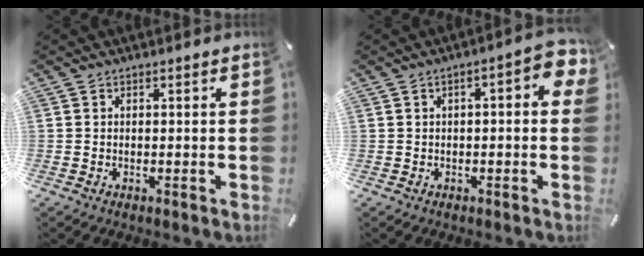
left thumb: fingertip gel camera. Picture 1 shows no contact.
{"total": 5.6, "force": [0.2, 2.1, 5.2], "torque": [-0.068, -0.001, 0.001]}